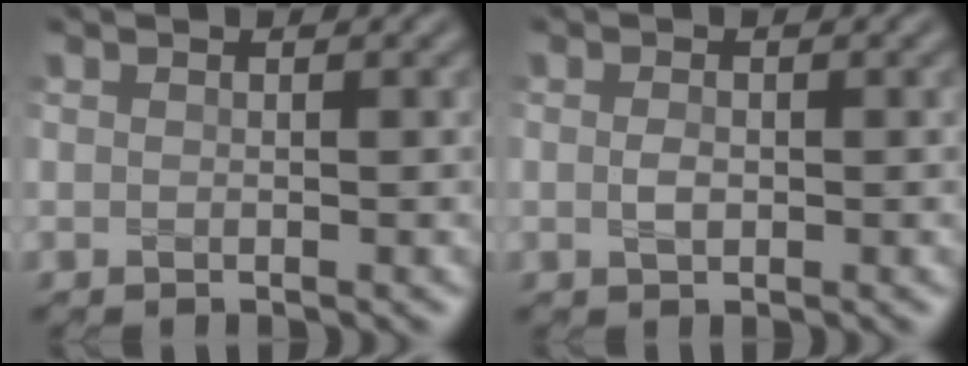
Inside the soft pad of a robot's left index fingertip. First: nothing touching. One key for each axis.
{"total": 1.3, "fx": 0.0, "fy": 0.8, "fz": 1.0, "tx": -0.022, "ty": -0.001, "tz": -0.002}